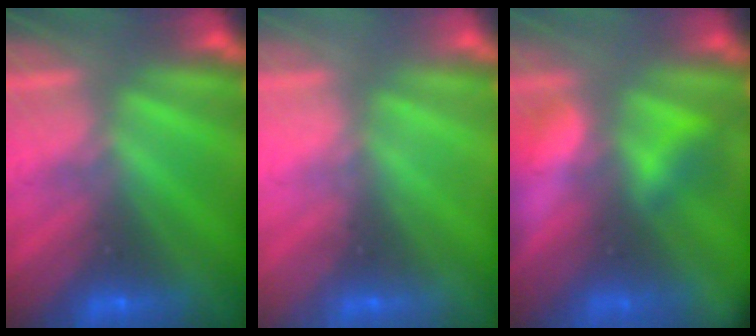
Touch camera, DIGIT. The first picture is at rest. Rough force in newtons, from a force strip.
{"total": 2.1}
{"total": 5.9}